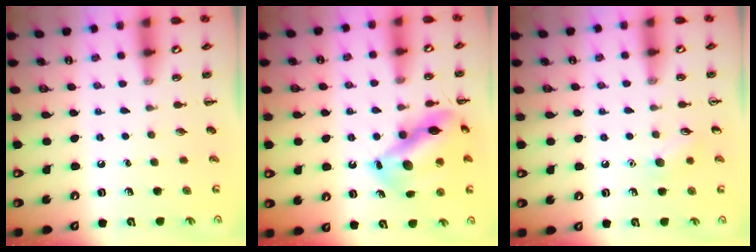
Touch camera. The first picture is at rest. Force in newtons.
{"total": 15.0, "press": 14.9, "slide": 1.3}
{"total": 6.5, "press": 6.2, "slide": 1.9}